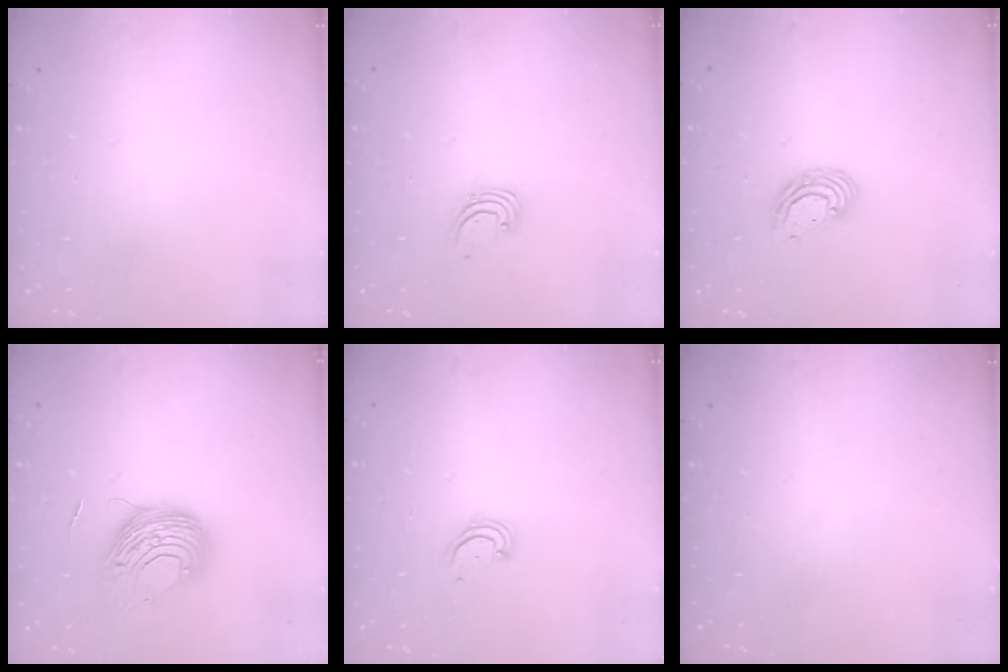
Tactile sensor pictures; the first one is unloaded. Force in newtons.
{"total": 1.4, "press": 1.4, "slide": 0.1}
{"total": 6.7, "press": 6.6, "slide": 0.7}
{"total": 10.4, "press": 10.4, "slide": 0.5}
{"total": 2.3, "press": 2.2, "slide": 0.2}
{"total": 0.0}